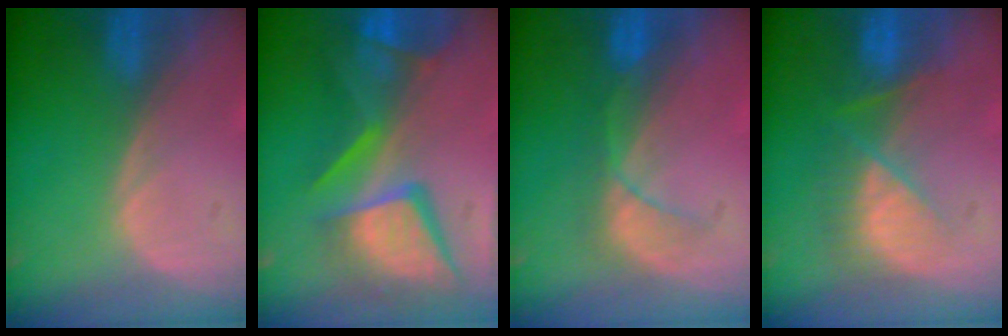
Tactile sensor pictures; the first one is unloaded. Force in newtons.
{"total": 12.6, "press": 10.3, "slide": 7.2}
{"total": 5.1, "press": 5.1, "slide": 0.7}
{"total": 7.8, "press": 7.1, "slide": 3.1}